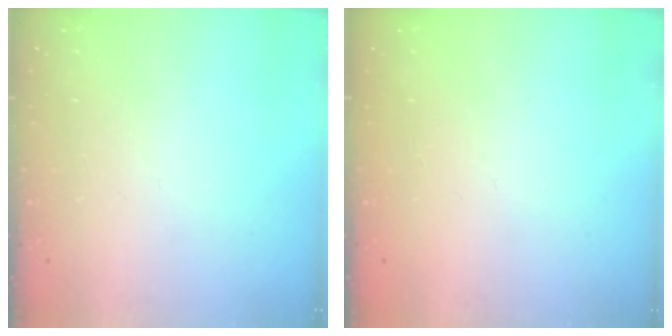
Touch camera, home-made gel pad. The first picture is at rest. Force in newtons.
{"total": 0.9, "press": 0.9, "slide": 0.2}